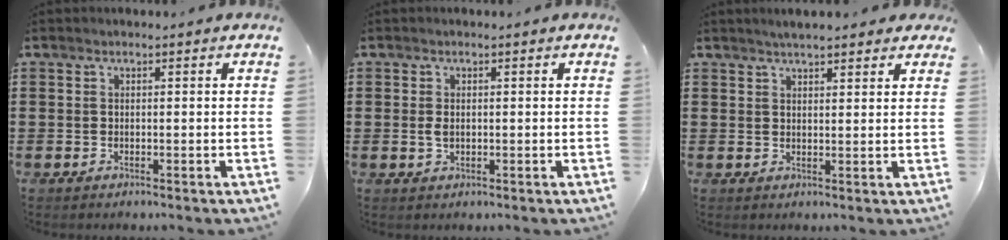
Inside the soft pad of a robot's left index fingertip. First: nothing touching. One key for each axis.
{"total": 1.5, "fx": -0.1, "fy": 0.9, "fz": 1.2, "tx": -0.033, "ty": 0.001, "tz": -0.005}
{"total": 2.6, "fx": 2.3, "fy": 0.4, "fz": 1.0, "tx": -0.024, "ty": 0.005, "tz": 0.042}